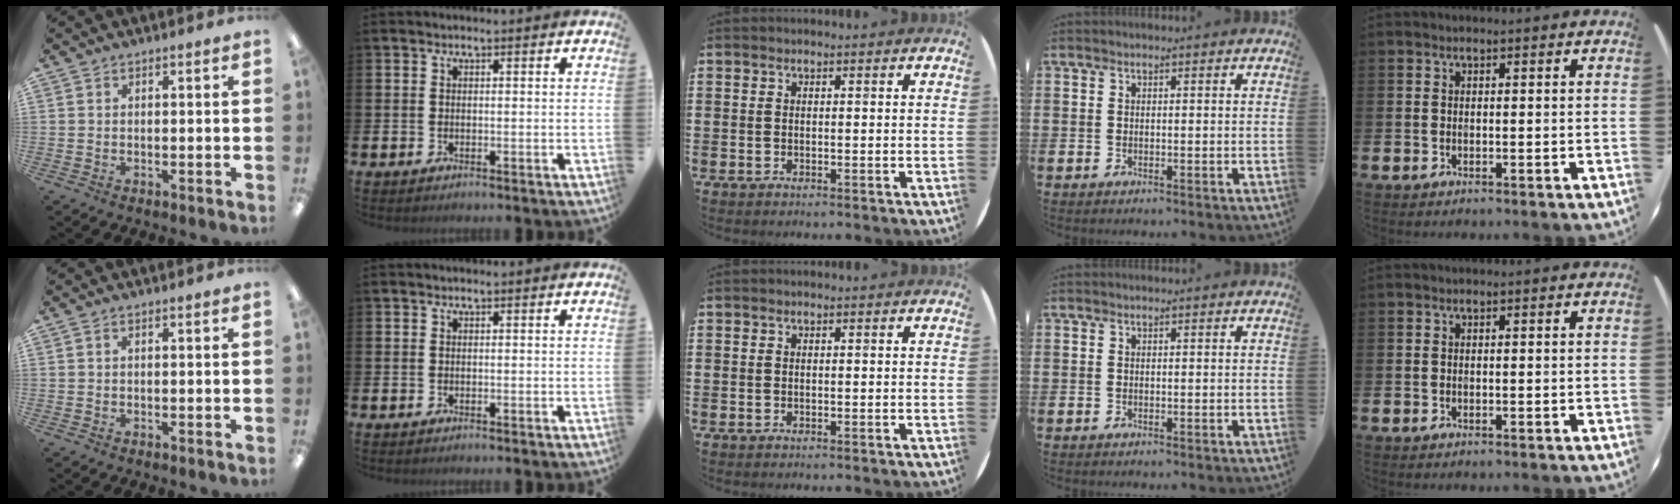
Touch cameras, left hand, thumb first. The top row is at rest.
{}